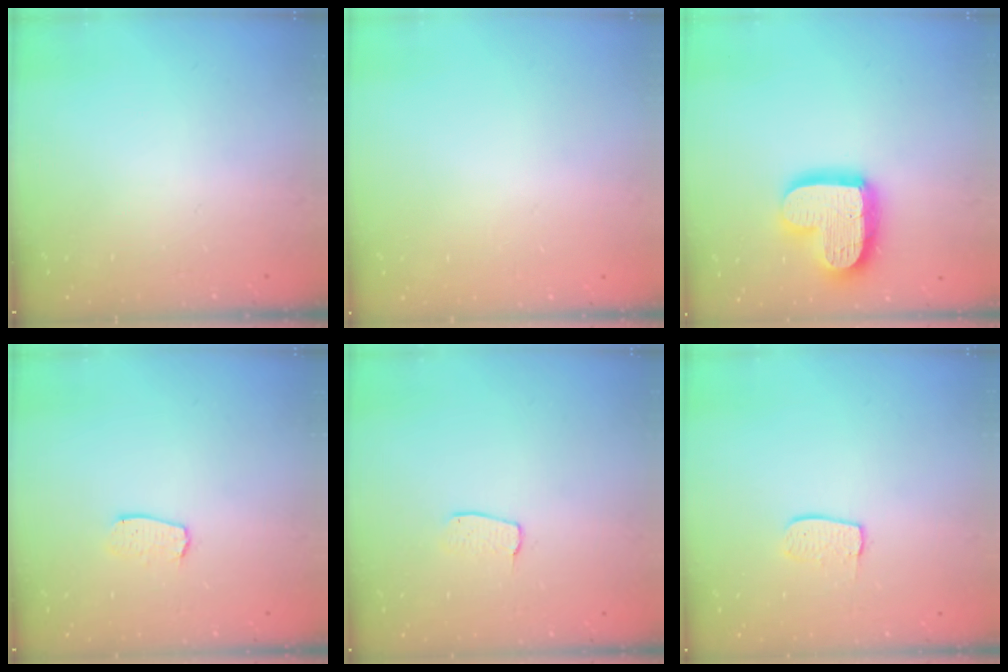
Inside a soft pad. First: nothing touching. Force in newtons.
{"total": 0.0}
{"total": 17.0, "press": 17.0, "slide": 1.3}
{"total": 5.8, "press": 5.8, "slide": 0.4}
{"total": 4.7, "press": 4.7, "slide": 0.3}
{"total": 6.6, "press": 6.5, "slide": 0.4}